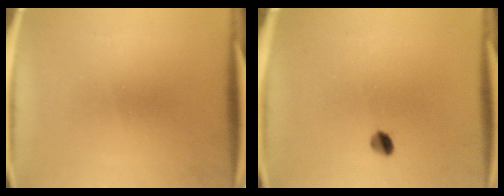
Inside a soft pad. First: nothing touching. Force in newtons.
{"total": 2.5}